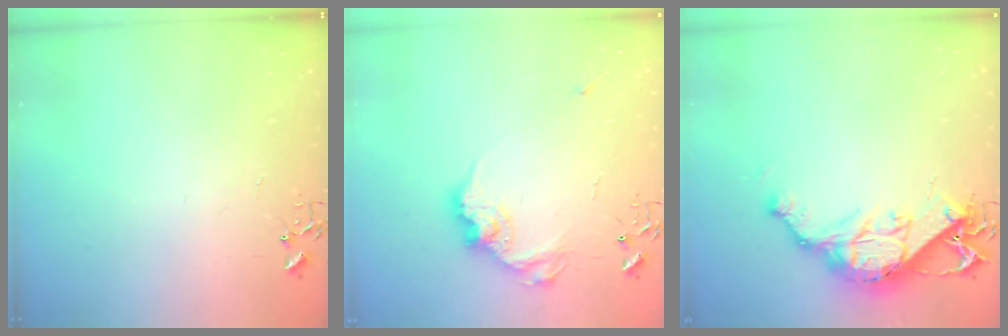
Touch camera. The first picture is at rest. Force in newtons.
{"total": 13.5, "press": 13.5, "slide": 0.8}
{"total": 14.9, "press": 14.8, "slide": 1.0}